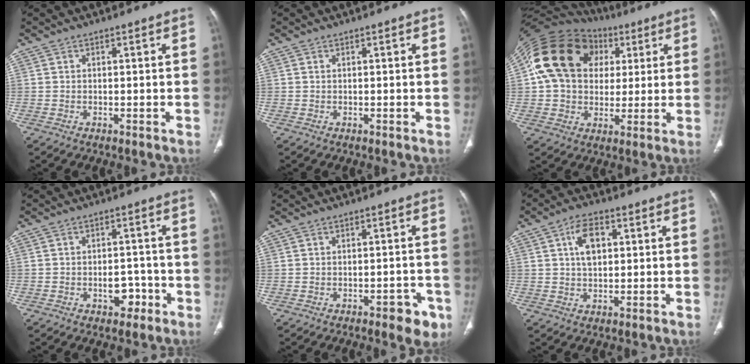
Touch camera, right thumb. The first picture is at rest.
{"total": 0.0}
{"total": 21.7, "force": [6.2, 16.9, 12.0], "torque": [-0.207, 0.033, 0.112]}
{"total": 4.7, "force": [-2.0, 3.2, 2.7], "torque": [-0.014, 0.024, -0.025]}
{"total": 5.4, "force": [-2.9, 2.5, 3.8], "torque": [-0.026, 0.013, -0.032]}
{"total": 6.5, "force": [1.8, 3.8, 4.9], "torque": [-0.074, 0.005, 0.028]}